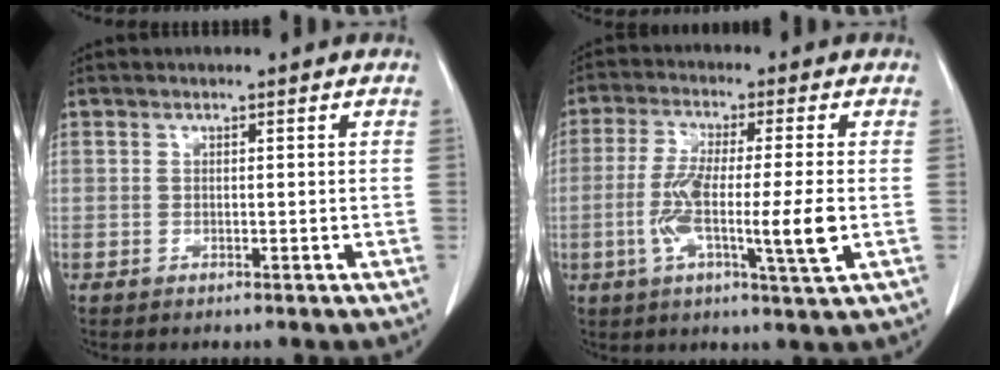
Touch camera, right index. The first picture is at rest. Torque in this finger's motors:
{"motor_torque": [1.24, -0.56, 0.58, 0.21]}